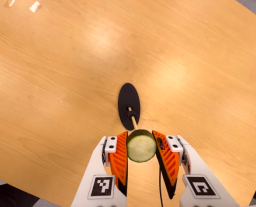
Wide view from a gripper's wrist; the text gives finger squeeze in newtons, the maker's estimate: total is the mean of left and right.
{"total": 11.0, "left": 10.3, "right": 11.8}